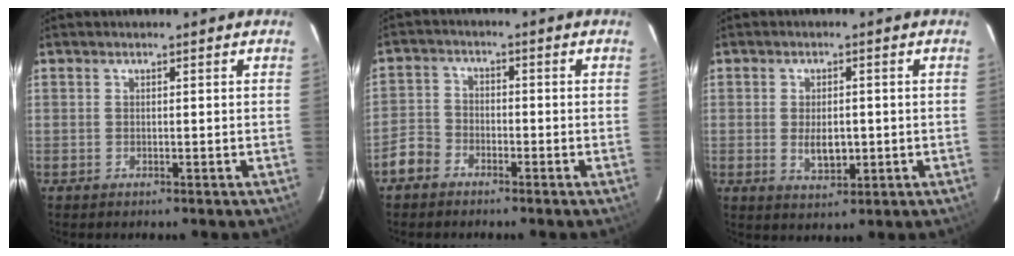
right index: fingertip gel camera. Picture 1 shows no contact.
{"total": 4.5, "force": [-3.2, 3.1, 0.7], "torque": [-0.020, 0.013, -0.068]}
{"total": 5.0, "force": [-0.6, 2.8, 4.1], "torque": [-0.075, -0.005, -0.004]}